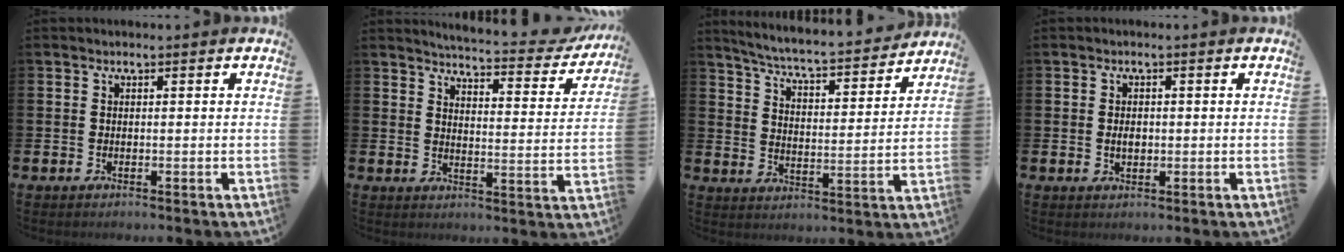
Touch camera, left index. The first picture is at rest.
{"total": 4.5, "force": [4.4, 0.3, 0.8], "torque": [-0.024, -0.041, 0.069]}
{"total": 5.9, "force": [5.6, 0.2, 1.8], "torque": [-0.062, -0.046, 0.091]}
{"total": 1.8, "force": [0.0, 1.2, 1.4], "torque": [-0.007, -0.001, -0.006]}